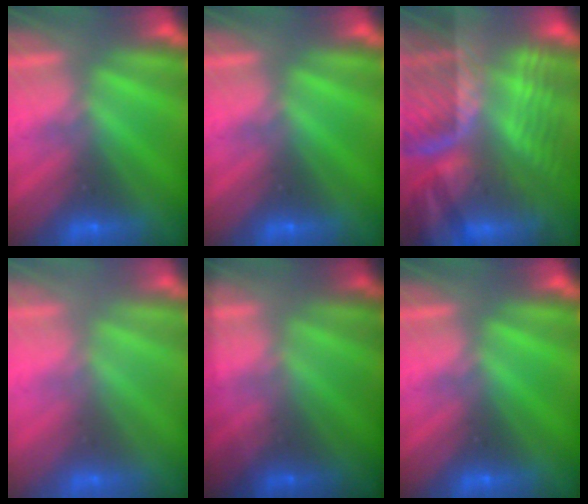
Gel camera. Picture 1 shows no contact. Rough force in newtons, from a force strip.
{"total": 0.0}
{"total": 7.5}
{"total": 2.4}
{"total": 1.8}
{"total": 0.0}